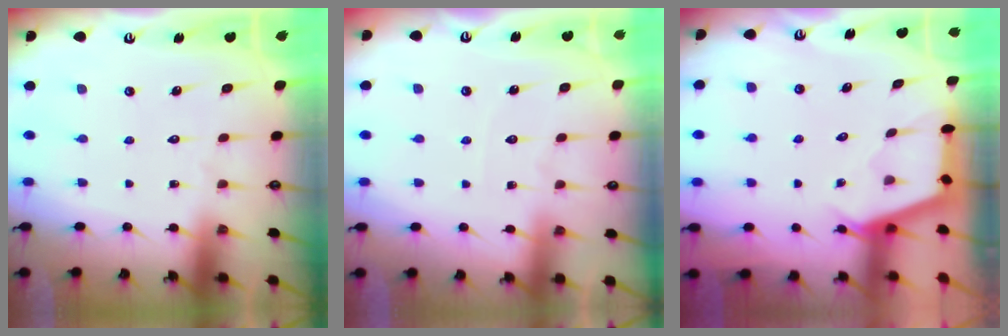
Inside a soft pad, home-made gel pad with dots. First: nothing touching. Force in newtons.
{"total": 3.3, "press": 3.2, "slide": 0.3}
{"total": 2.4, "press": 2.4, "slide": 0.3}